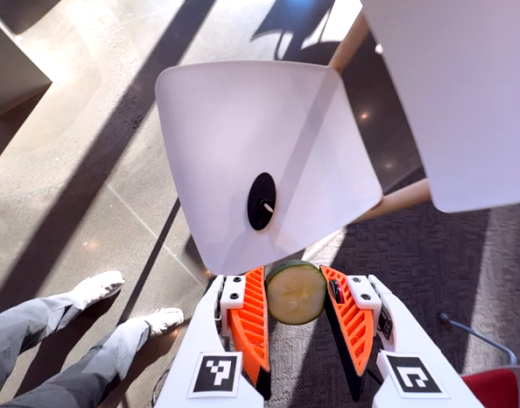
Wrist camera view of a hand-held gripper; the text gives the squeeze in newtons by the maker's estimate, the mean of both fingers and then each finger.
{"total": 8.8, "left": 8.9, "right": 8.7}